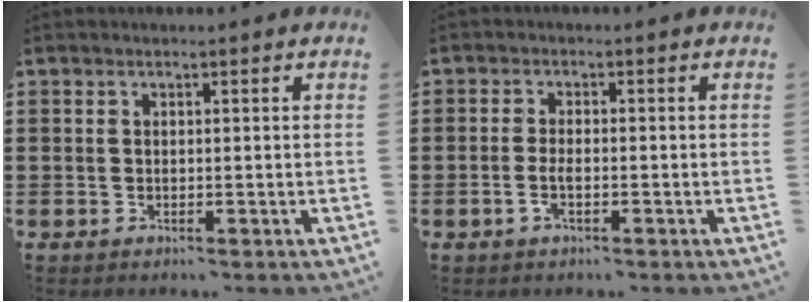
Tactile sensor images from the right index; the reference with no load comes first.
{"total": 2.1, "force": [-0.8, 0.5, 1.9], "torque": [-0.040, -0.002, -0.018]}